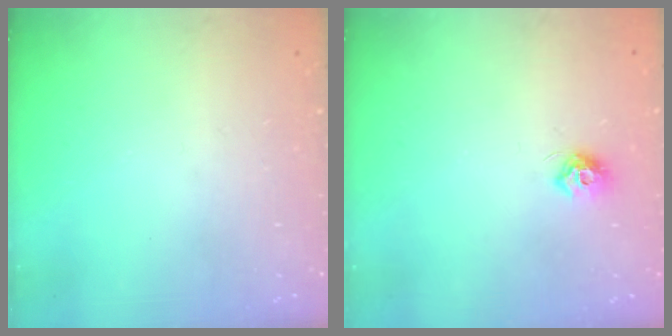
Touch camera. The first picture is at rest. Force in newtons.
{"total": 7.2, "press": 7.2, "slide": 0.5}